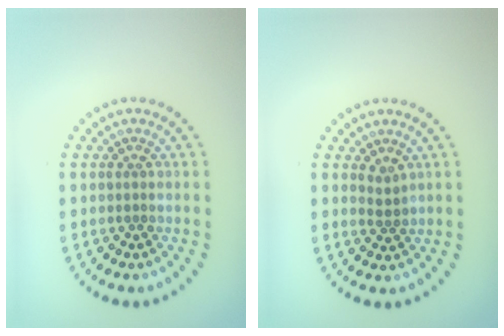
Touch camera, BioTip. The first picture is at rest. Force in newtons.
{"total": 1.1, "press": 0.8, "slide": 0.8}